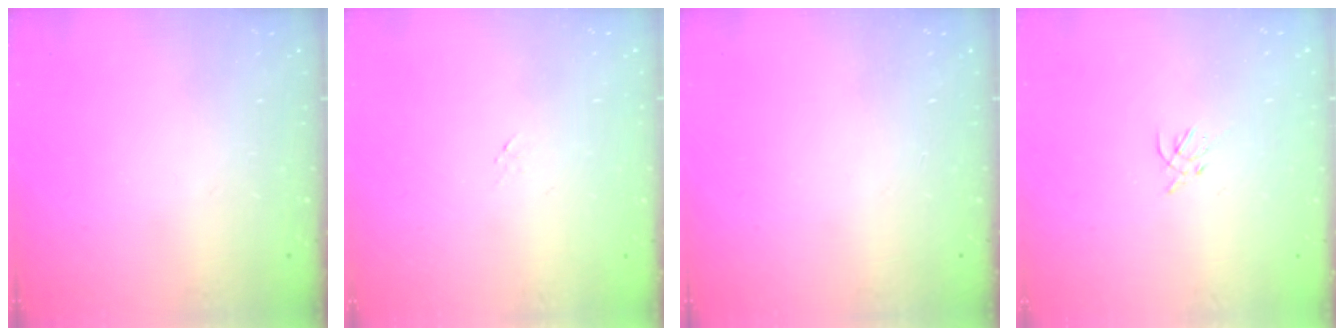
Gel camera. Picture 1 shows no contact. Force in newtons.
{"total": 0.0}
{"total": 0.0}
{"total": 1.4, "press": 1.3, "slide": 0.5}